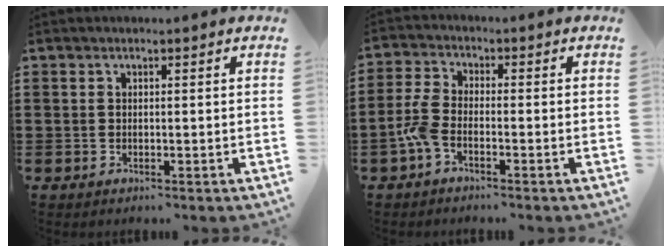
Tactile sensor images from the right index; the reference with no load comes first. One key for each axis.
{"total": 4.4, "fx": -2.2, "fy": 1.7, "fz": 3.4, "tx": -0.103, "ty": -0.009, "tz": -0.050}